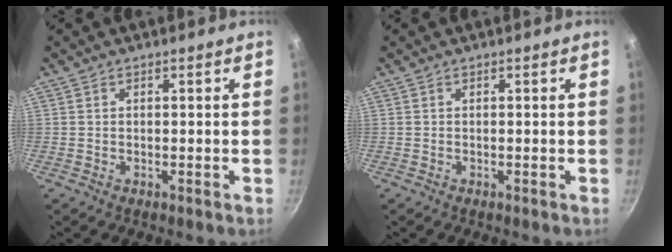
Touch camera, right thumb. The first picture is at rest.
{"total": 0.0}